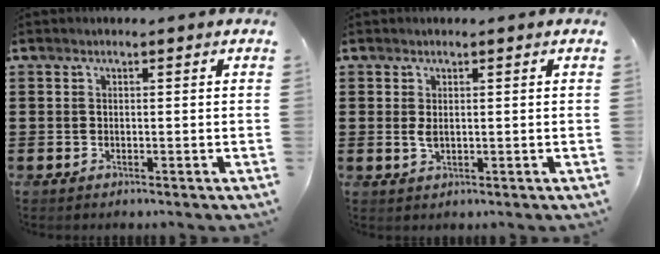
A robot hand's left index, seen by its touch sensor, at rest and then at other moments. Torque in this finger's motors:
{"motor_torque": [0.57, 0.52, 0.16, 0.06]}